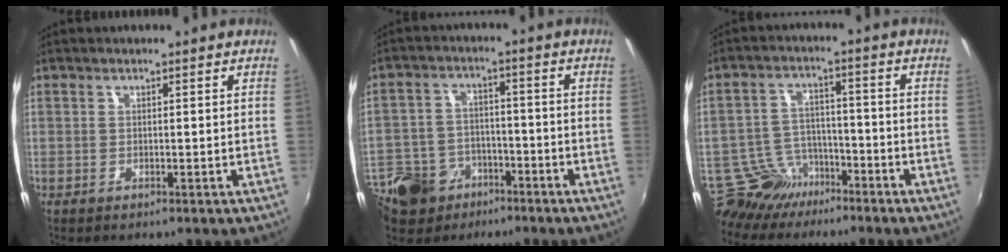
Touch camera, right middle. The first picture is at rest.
{"total": 15.2, "force": [-8.6, 10.9, 6.1], "torque": [-0.177, 0.006, -0.132]}
{"total": 7.9, "force": [-6.6, 4.3, 0.8], "torque": [-0.029, 0.020, -0.116]}